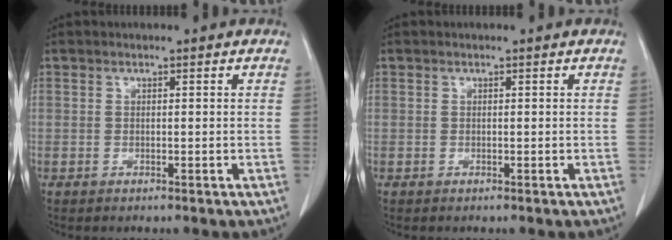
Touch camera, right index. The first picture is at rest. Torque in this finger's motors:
{"motor_torque": [0.00, 0.00, 0.00, 0.00]}